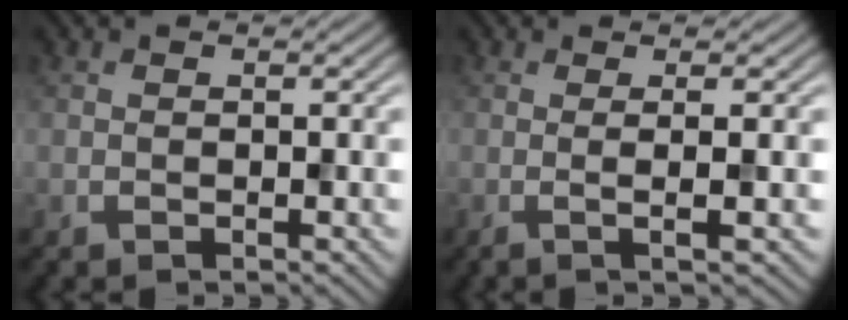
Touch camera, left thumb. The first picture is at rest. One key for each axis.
{"total": 2.9, "fx": 0.0, "fy": 0.4, "fz": 2.9, "tx": -0.043, "ty": 0.007, "tz": -0.001}